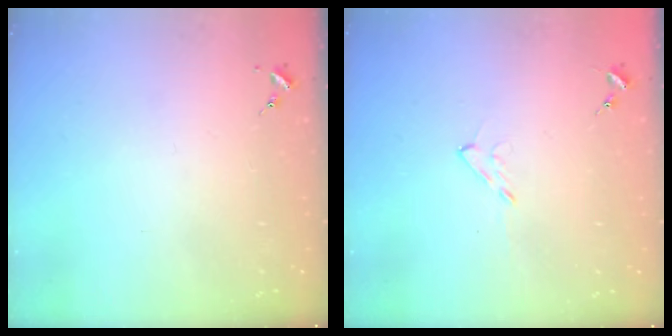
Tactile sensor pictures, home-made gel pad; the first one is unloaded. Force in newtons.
{"total": 4.9, "press": 4.9, "slide": 0.6}